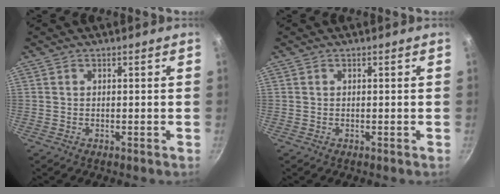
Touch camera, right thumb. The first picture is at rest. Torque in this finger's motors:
{"motor_torque": [-0.25, 0.25, -0.01, 0.01, 0.02]}